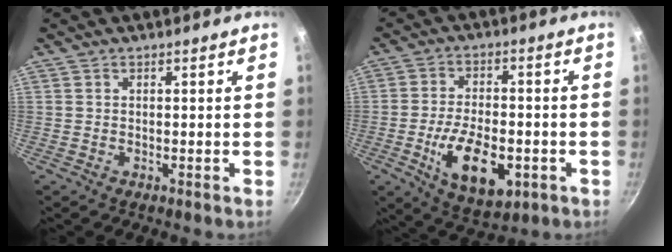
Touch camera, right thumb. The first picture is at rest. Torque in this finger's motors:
{"motor_torque": [-0.50, 0.99, 0.08, -0.07, 0.12]}